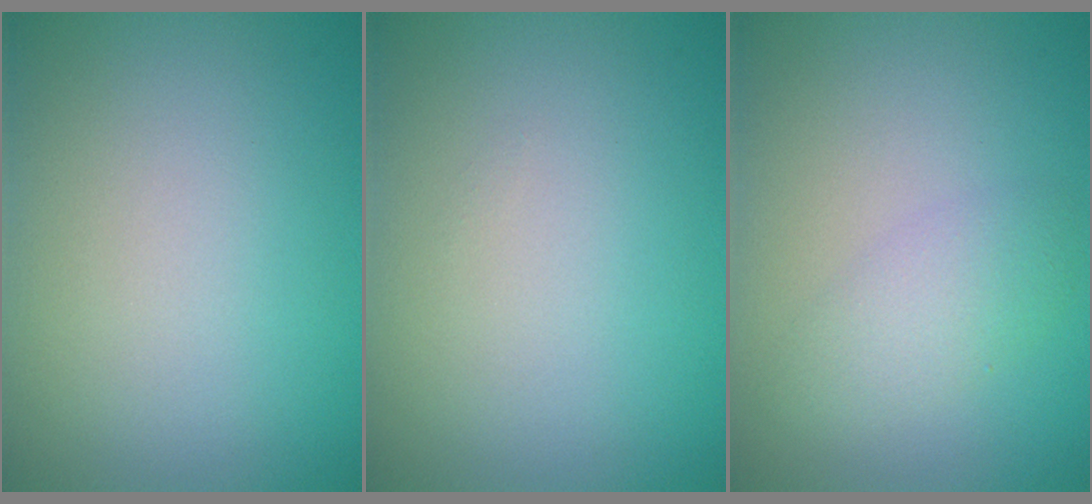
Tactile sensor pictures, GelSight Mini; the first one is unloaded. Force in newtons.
{"total": 0.0}
{"total": 2.5, "press": 2.5, "slide": 0.1}